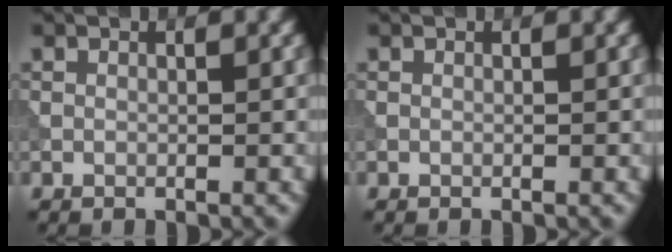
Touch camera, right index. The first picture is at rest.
{"total": 0.0}